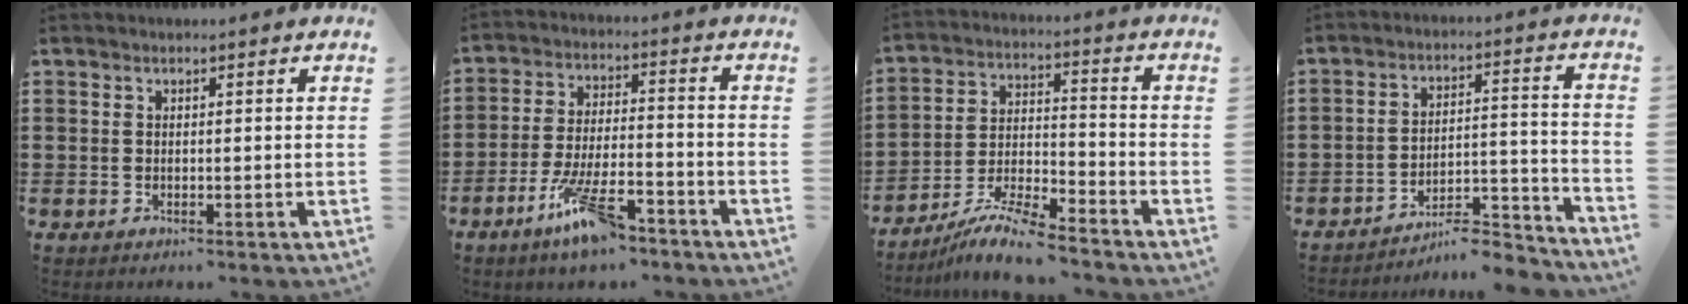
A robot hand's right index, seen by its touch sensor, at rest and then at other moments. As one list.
[{"total": 10.4, "force": [-6.7, 2.6, 7.5], "torque": [-0.153, 0.006, -0.126]}, {"total": 7.9, "force": [-7.3, 0.6, 3.1], "torque": [-0.068, 0.002, -0.144]}, {"total": 6.7, "force": [-6.3, 1.0, 2.1], "torque": [-0.030, 0.006, -0.121]}]